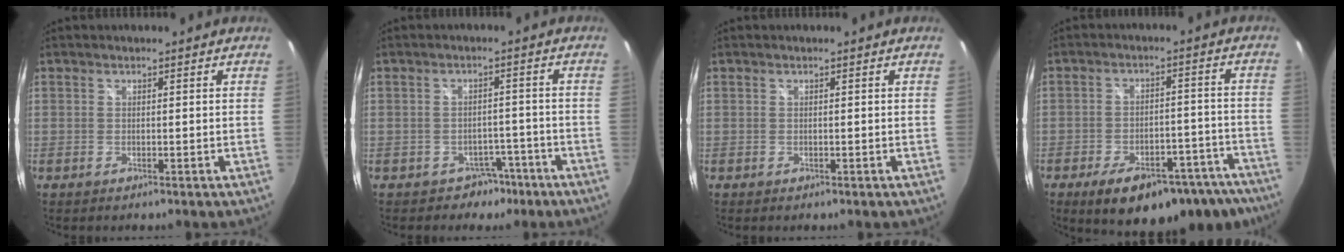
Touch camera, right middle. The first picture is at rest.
{"total": 4.4, "force": [-2.9, 3.2, 0.8], "torque": [-0.014, 0.018, -0.033]}
{"total": 0.0}
{"total": 18.9, "force": [-14.3, 7.5, 9.7], "torque": [-0.147, 0.005, -0.174]}